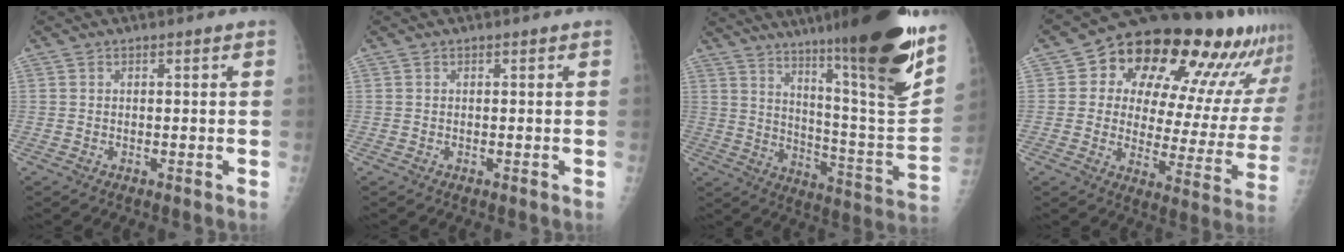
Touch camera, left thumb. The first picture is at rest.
{"total": 0.0}
{"total": 27.3, "force": [17.6, 2.8, 20.7], "torque": [-0.294, -0.087, 0.270]}
{"total": 25.8, "force": [15.1, 11.7, 17.4], "torque": [-0.203, -0.034, 0.206]}